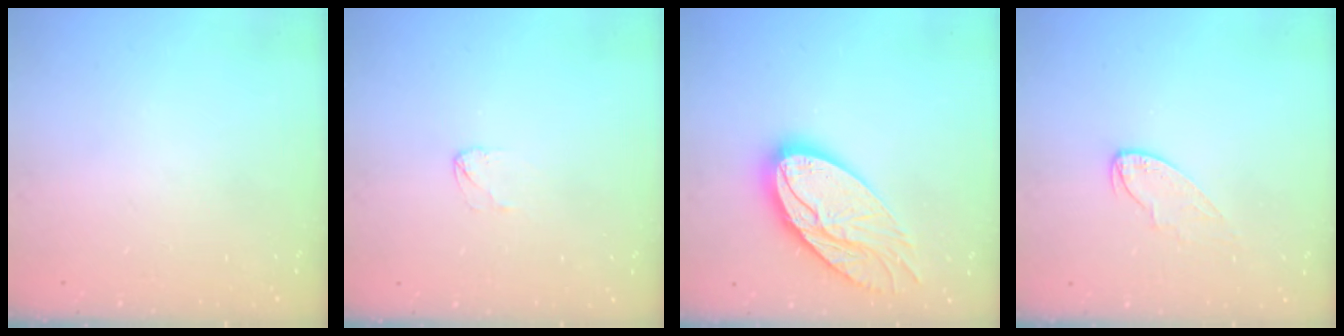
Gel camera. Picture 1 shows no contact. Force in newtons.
{"total": 2.5, "press": 2.5, "slide": 0.1}
{"total": 19.2, "press": 19.1, "slide": 1.5}
{"total": 5.6, "press": 5.6, "slide": 0.1}